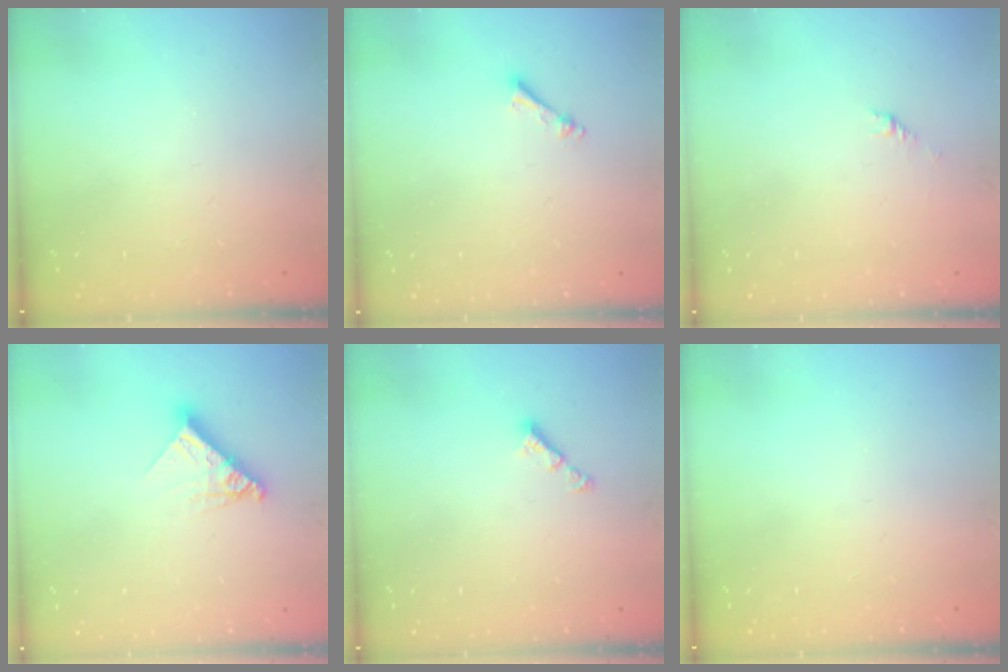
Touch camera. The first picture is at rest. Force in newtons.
{"total": 2.4, "press": 2.3, "slide": 0.4}
{"total": 1.5, "press": 1.4, "slide": 0.5}
{"total": 11.7, "press": 11.6, "slide": 1.1}
{"total": 2.9, "press": 2.9, "slide": 0.3}
{"total": 0.0}